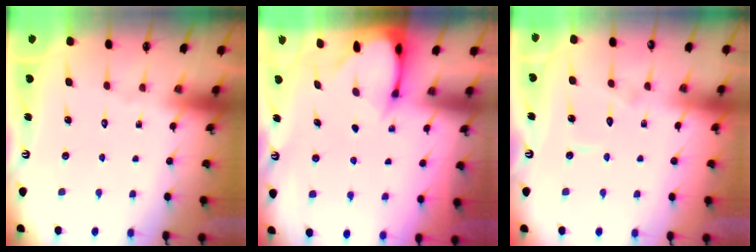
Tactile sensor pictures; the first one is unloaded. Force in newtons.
{"total": 2.6, "press": 2.5, "slide": 0.4}
{"total": 3.8, "press": 3.8, "slide": 0.3}